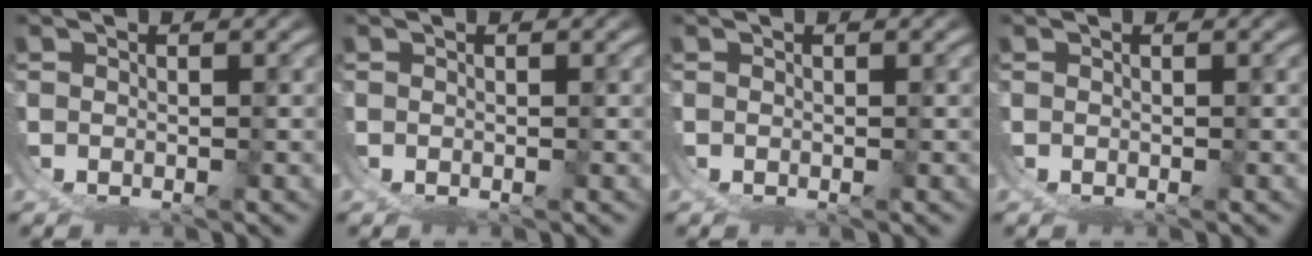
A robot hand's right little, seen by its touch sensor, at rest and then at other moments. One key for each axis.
{"total": 0.0}
{"total": 0.0}
{"total": 0.0}